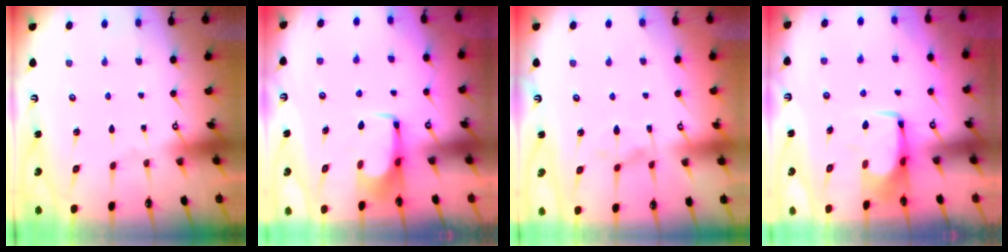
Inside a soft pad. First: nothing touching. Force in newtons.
{"total": 1.8, "press": 1.7, "slide": 0.7}
{"total": 2.0, "press": 1.4, "slide": 1.4}
{"total": 0.0}